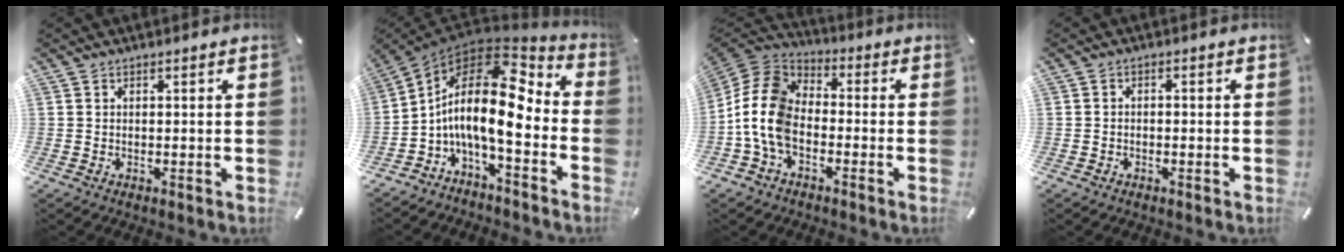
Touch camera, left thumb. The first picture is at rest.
{"total": 17.6, "force": [-0.6, 7.5, 15.9], "torque": [-0.305, -0.024, -0.021]}
{"total": 13.5, "force": [-4.3, 9.4, 8.7], "torque": [-0.199, 0.020, -0.082]}
{"total": 1.3, "force": [-0.9, 0.7, 0.5], "torque": [-0.008, 0.005, -0.020]}